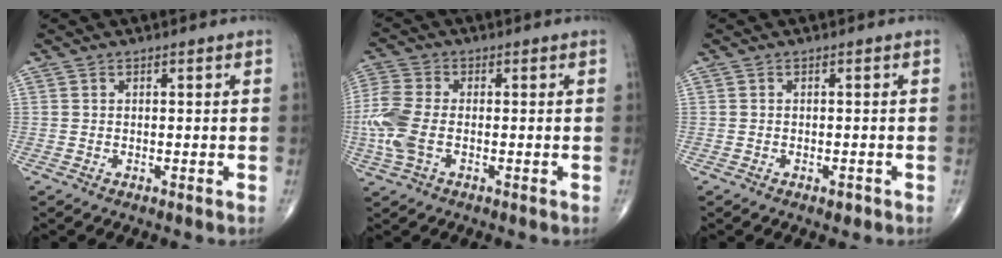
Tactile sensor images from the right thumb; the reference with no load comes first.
{"total": 9.1, "force": [-1.7, 5.3, 7.3], "torque": [-0.196, 0.010, -0.039]}
{"total": 1.0, "force": [-0.6, 0.5, 0.6], "torque": [-0.008, 0.000, -0.008]}